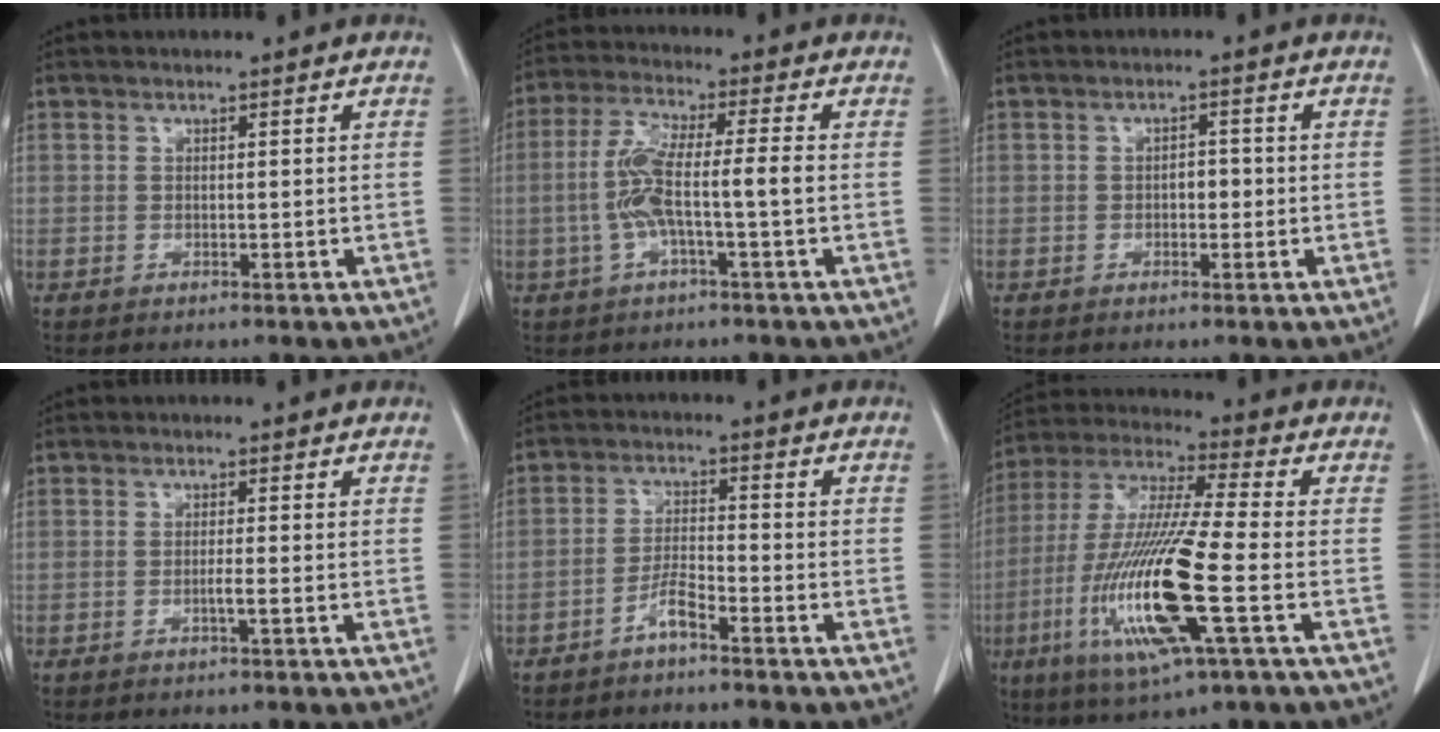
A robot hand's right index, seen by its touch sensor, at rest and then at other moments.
{"total": 7.9, "force": [-1.1, 0.6, 7.8], "torque": [-0.162, 0.018, -0.021]}
{"total": 1.9, "force": [-0.3, 1.1, 1.5], "torque": [-0.018, 0.006, -0.005]}
{"total": 1.3, "force": [-0.4, -0.2, 1.2], "torque": [-0.021, 0.001, -0.006]}
{"total": 3.6, "force": [-2.7, 0.4, 2.3], "torque": [-0.049, 0.006, -0.054]}
{"total": 18.1, "force": [-4.9, 0.9, 17.4], "torque": [-0.368, -0.019, -0.091]}